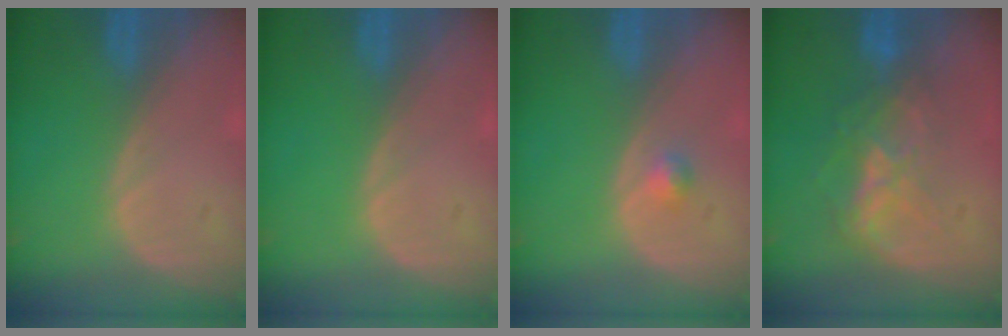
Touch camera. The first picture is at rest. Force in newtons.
{"total": 0.0}
{"total": 1.5, "press": 1.3, "slide": 0.8}
{"total": 6.6, "press": 5.9, "slide": 2.9}